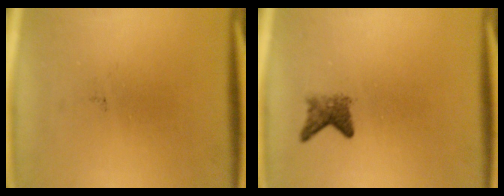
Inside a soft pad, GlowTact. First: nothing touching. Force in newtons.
{"total": 2.3}